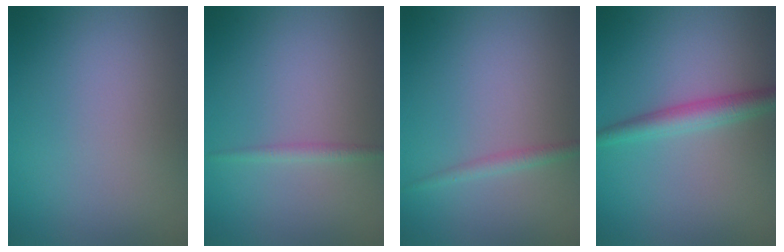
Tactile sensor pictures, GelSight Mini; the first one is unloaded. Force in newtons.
{"total": 1.1, "press": 1.1, "slide": 0.1}
{"total": 1.3, "press": 1.3, "slide": 0.1}
{"total": 2.9, "press": 2.9, "slide": 0.1}